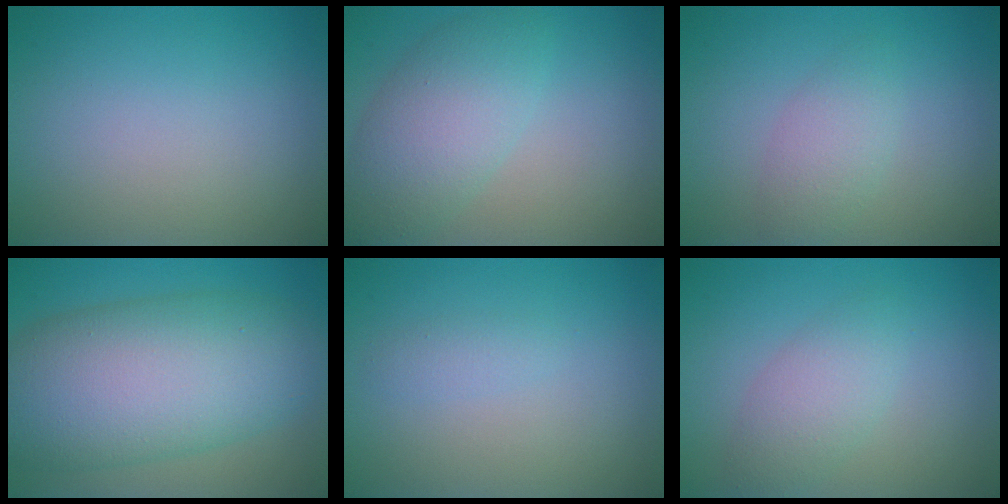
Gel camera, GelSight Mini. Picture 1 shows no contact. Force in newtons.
{"total": 5.1, "press": 5.1, "slide": 0.2}
{"total": 2.4, "press": 2.4, "slide": 0.0}
{"total": 12.2, "press": 12.2, "slide": 0.5}
{"total": 1.0, "press": 1.0, "slide": 0.1}
{"total": 3.0, "press": 3.0, "slide": 0.0}